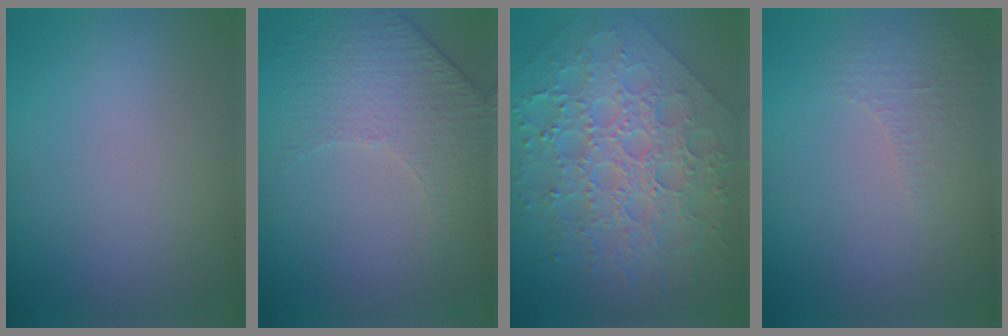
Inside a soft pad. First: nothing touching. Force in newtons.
{"total": 4.7, "press": 3.4, "slide": 3.2}
{"total": 7.7, "press": 6.3, "slide": 4.3}
{"total": 1.1, "press": 0.7, "slide": 0.8}